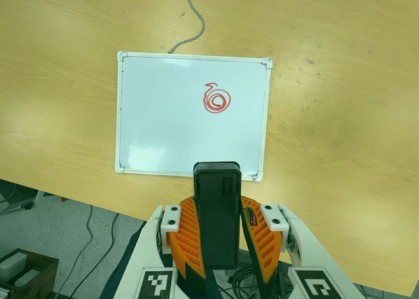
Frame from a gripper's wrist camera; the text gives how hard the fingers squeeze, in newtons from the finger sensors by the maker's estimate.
{"total": 8.7, "left": 7.4, "right": 9.9}